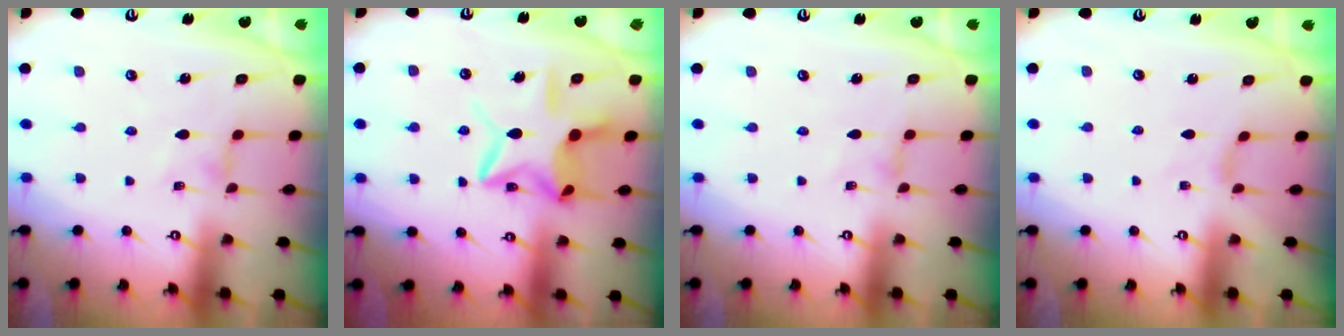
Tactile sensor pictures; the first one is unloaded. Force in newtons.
{"total": 12.4, "press": 12.4, "slide": 1.0}
{"total": 0.0}
{"total": 0.0}